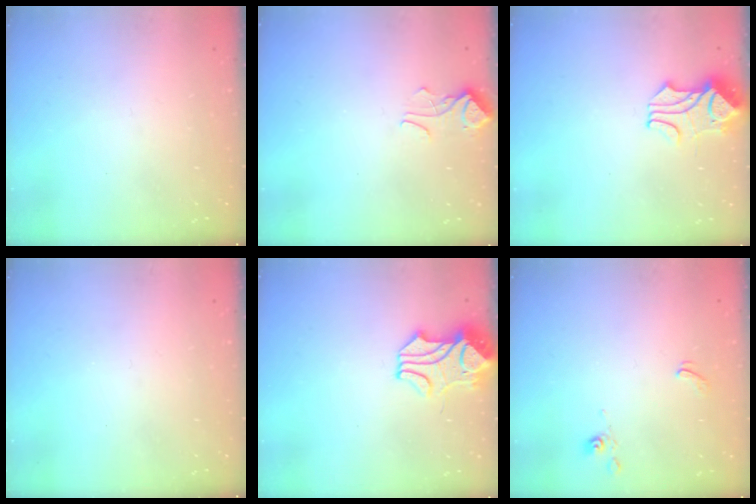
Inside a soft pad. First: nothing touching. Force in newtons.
{"total": 2.4, "press": 2.4, "slide": 0.5}
{"total": 1.6, "press": 1.2, "slide": 1.0}
{"total": 0.0}
{"total": 2.8, "press": 2.5, "slide": 1.1}
{"total": 2.4, "press": 2.3, "slide": 0.4}